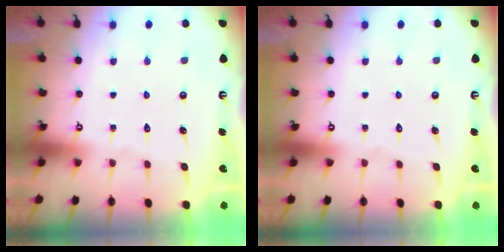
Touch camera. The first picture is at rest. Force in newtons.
{"total": 0.0}